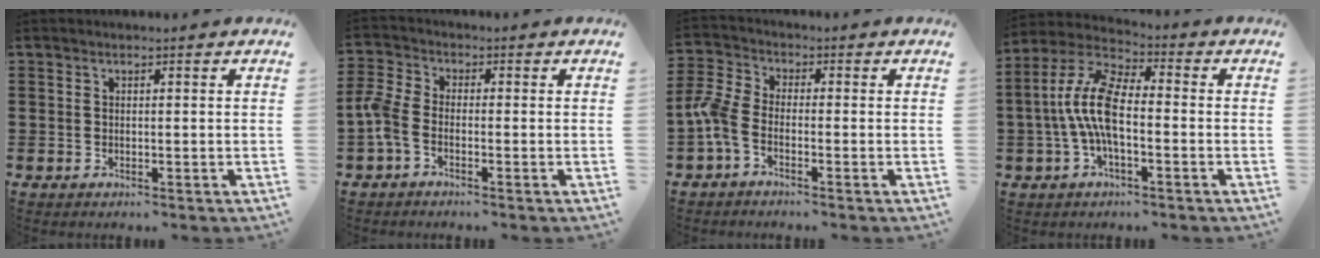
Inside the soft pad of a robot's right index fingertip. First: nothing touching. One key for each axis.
{"total": 3.5, "fx": -2.0, "fy": 1.6, "fz": 2.3, "tx": -0.077, "ty": -0.006, "tz": -0.050}
{"total": 4.4, "fx": -2.6, "fy": 1.8, "fz": 3.1, "tx": -0.105, "ty": -0.013, "tz": -0.062}
{"total": 9.7, "fx": -0.9, "fy": 3.8, "fz": 8.9, "tx": -0.206, "ty": -0.007, "tz": -0.023}